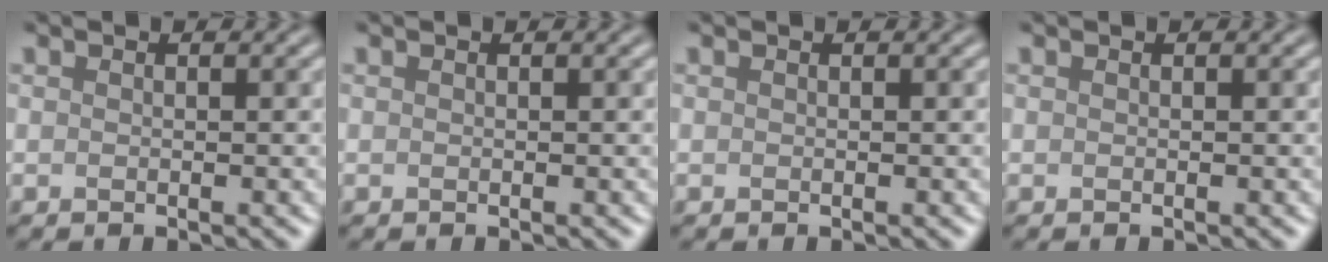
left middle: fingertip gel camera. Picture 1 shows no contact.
{"total": 0.0}
{"total": 0.0}
{"total": 0.0}